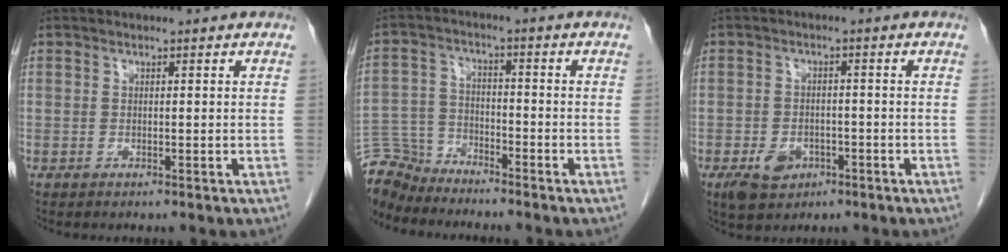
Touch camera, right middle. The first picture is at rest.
{"total": 7.6, "force": [-7.4, 1.4, -0.4], "torque": [0.002, 0.003, -0.147]}
{"total": 4.9, "force": [-2.5, 3.2, 2.7], "torque": [-0.051, -0.001, -0.033]}